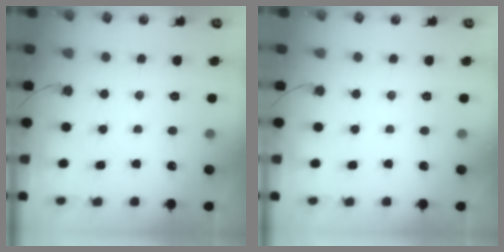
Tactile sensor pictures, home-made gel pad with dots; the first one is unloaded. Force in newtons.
{"total": 0.0}